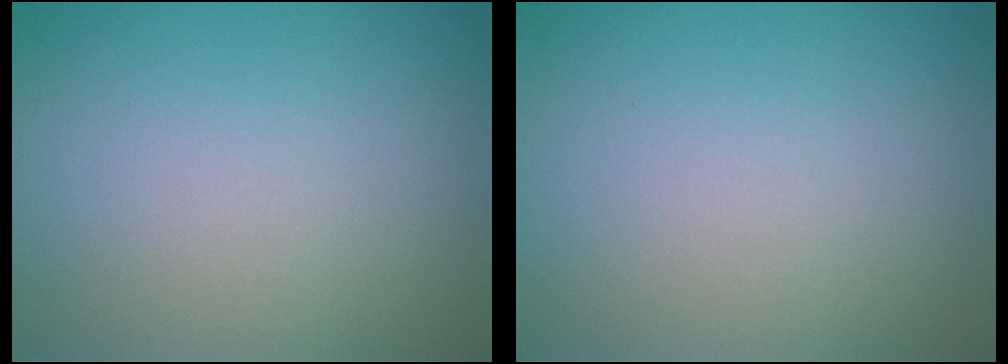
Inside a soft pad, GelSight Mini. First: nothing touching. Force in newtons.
{"total": 0.0}